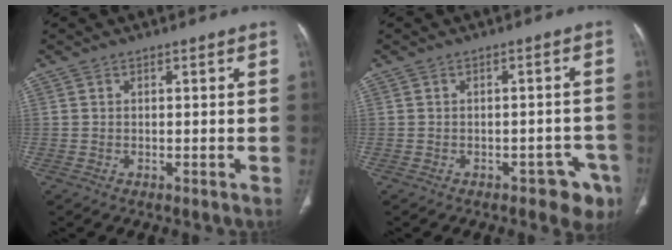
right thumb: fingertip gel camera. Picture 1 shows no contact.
{"total": 6.0, "force": [-3.6, 3.2, 3.7], "torque": [-0.020, 0.021, -0.043]}